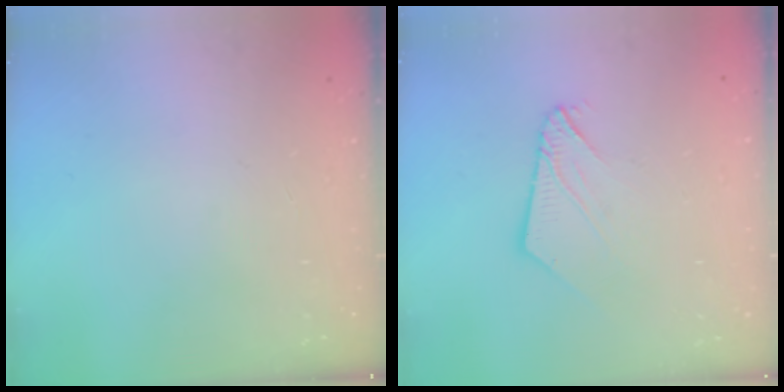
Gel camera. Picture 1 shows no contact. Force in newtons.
{"total": 7.5, "press": 7.5, "slide": 0.6}